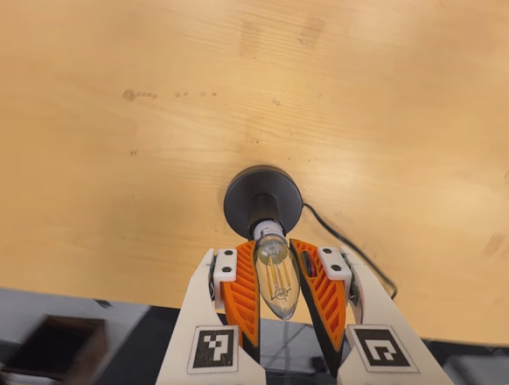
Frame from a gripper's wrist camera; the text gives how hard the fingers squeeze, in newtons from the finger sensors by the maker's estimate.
{"total": 17.3, "left": 17.7, "right": 16.8}